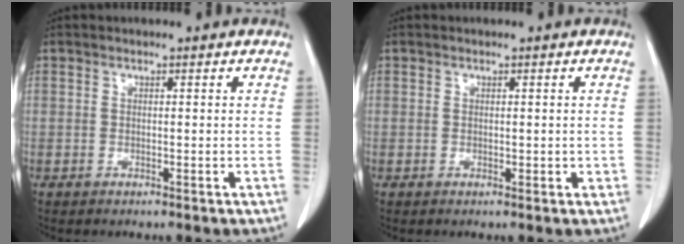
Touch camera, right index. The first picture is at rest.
{"total": 0.9, "force": [0.0, 0.7, 0.6], "torque": [-0.006, 0.001, 0.003]}